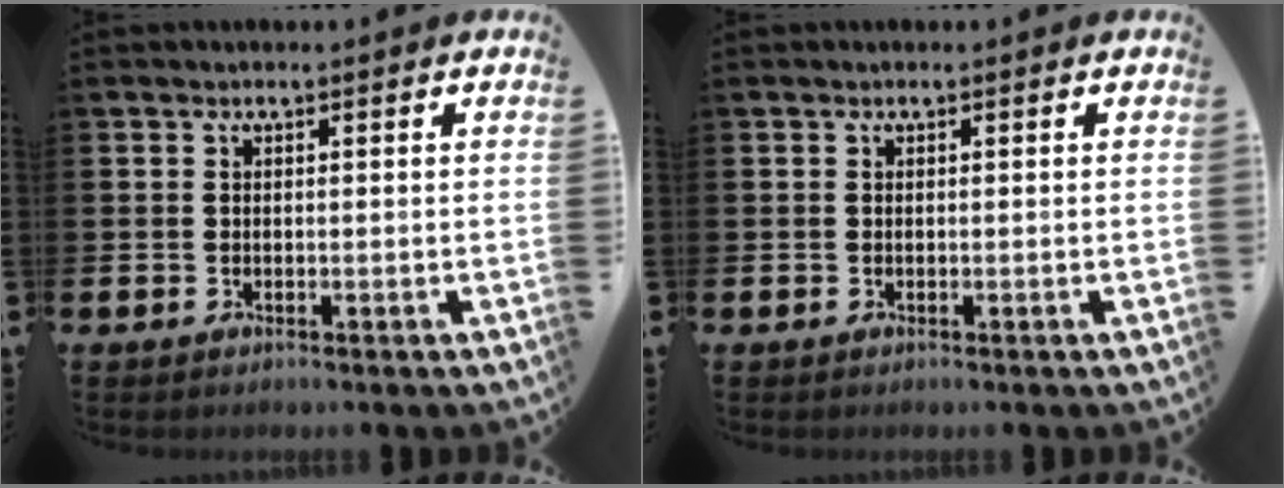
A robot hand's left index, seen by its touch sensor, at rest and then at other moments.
{"total": 0.0}